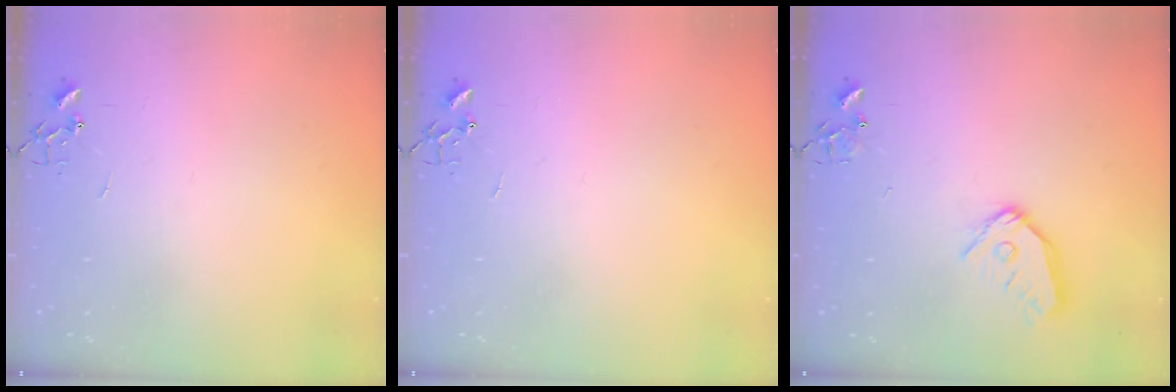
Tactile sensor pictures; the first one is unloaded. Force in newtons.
{"total": 0.0}
{"total": 12.5, "press": 12.4, "slide": 1.6}